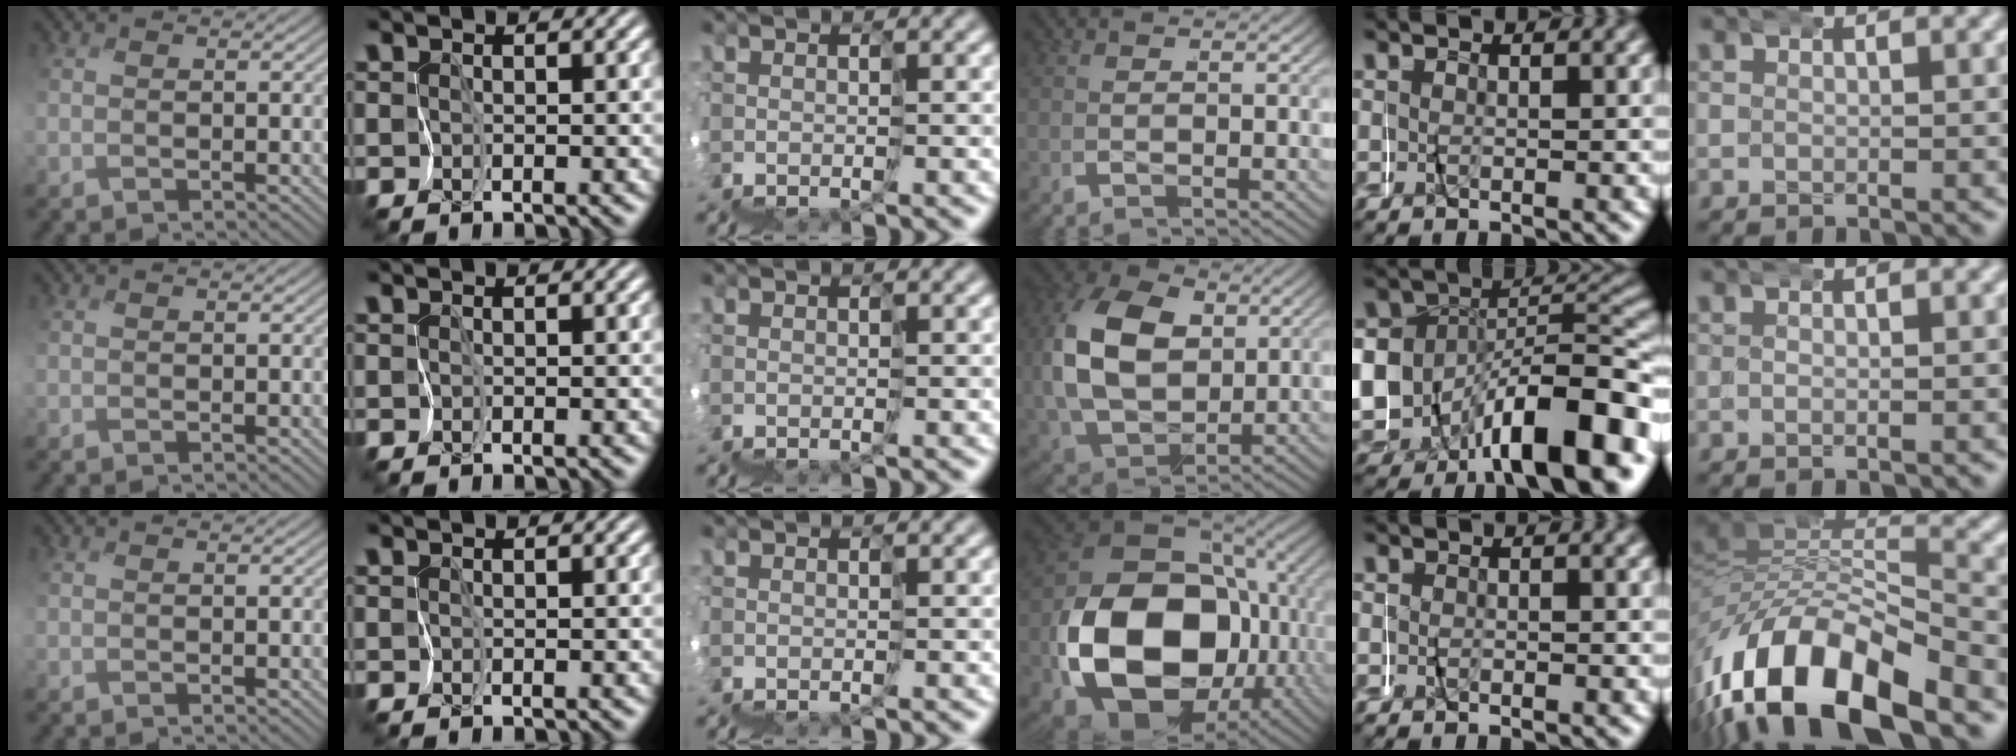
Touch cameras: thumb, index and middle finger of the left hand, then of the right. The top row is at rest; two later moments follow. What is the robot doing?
{"motion": "wrap", "object": "napkin"}